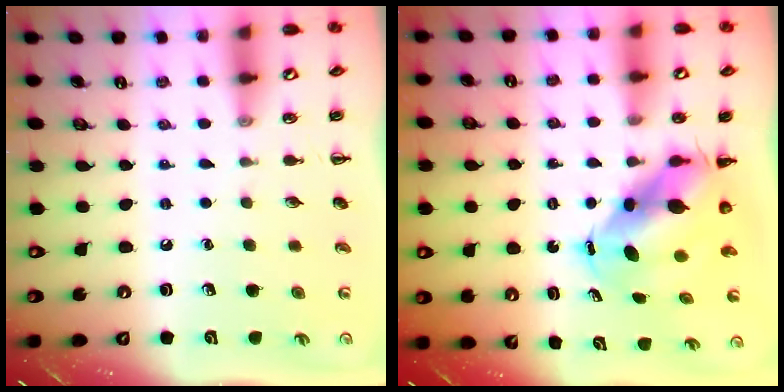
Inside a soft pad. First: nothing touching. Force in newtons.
{"total": 7.3, "press": 7.1, "slide": 1.7}